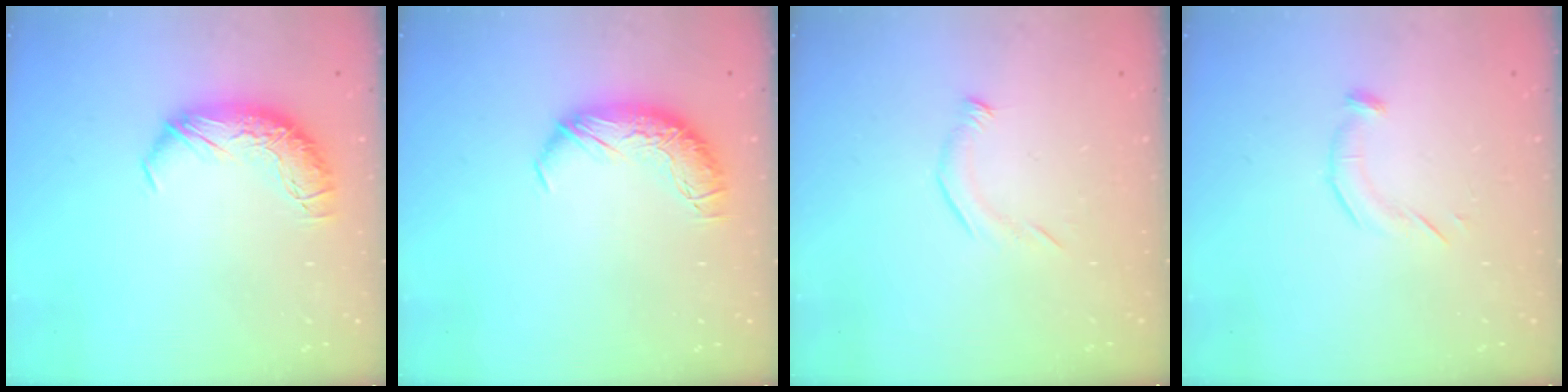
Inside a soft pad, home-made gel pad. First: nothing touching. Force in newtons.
{"total": 0.0}
{"total": 5.5, "press": 5.4, "slide": 1.0}
{"total": 5.4, "press": 5.4, "slide": 0.7}